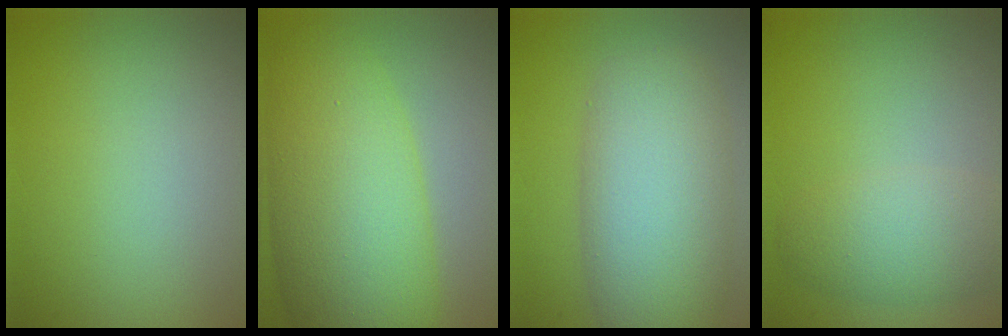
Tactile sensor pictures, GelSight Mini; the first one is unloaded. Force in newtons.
{"total": 10.3, "press": 10.3, "slide": 0.1}
{"total": 8.5, "press": 8.5, "slide": 0.4}
{"total": 3.8, "press": 3.8, "slide": 0.4}